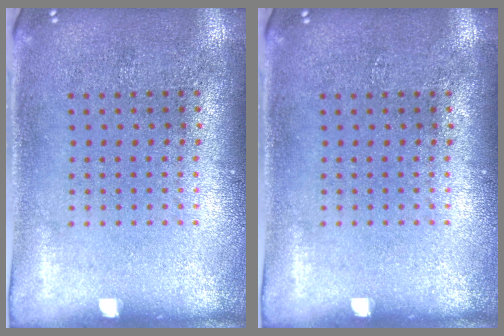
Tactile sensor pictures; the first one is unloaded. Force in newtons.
{"total": 0.0}